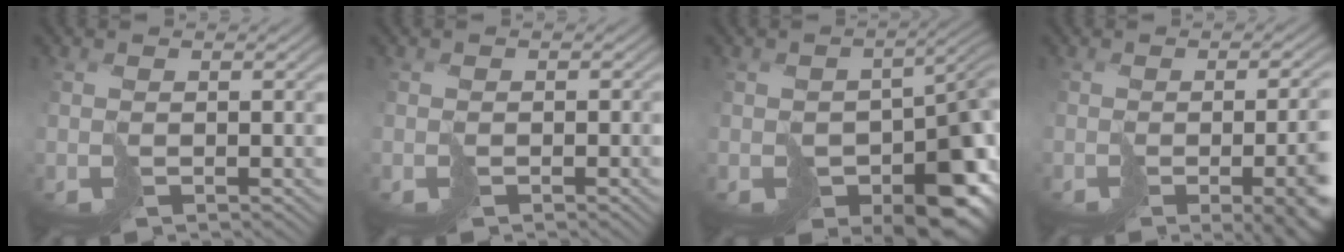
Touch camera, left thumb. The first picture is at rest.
{"total": 0.9, "force": [-0.5, 0.8, -0.1], "torque": [0.003, -0.001, -0.009]}
{"total": 12.2, "force": [-5.0, 7.5, 8.1], "torque": [-0.090, -0.042, -0.061]}
{"total": 13.1, "force": [-4.1, 5.6, 11.1], "torque": [-0.102, -0.022, -0.027]}